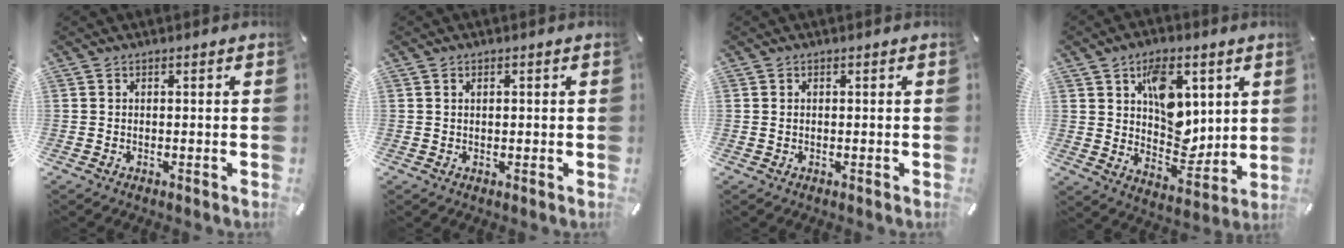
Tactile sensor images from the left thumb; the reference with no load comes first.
{"total": 0.9, "force": [0.3, 0.5, 0.6], "torque": [-0.014, 0.004, 0.004]}
{"total": 0.6, "force": [0.1, 0.4, 0.5], "torque": [-0.011, 0.001, 0.001]}
{"total": 11.7, "force": [4.6, 8.3, 6.9], "torque": [-0.084, -0.027, 0.083]}